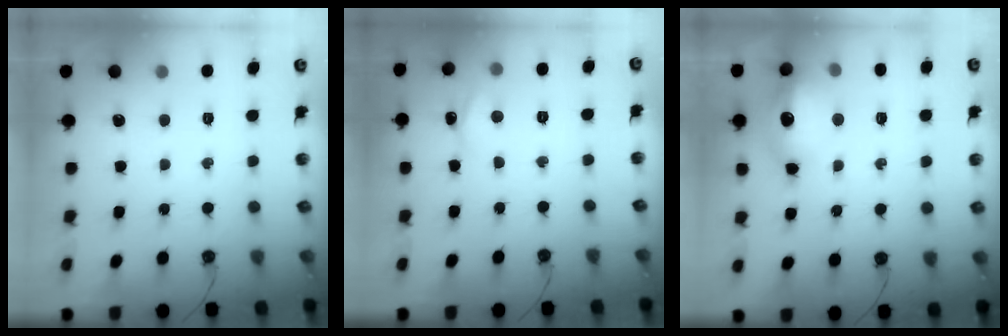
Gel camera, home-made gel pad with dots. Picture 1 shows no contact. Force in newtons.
{"total": 3.0, "press": 3.0, "slide": 0.4}
{"total": 13.4, "press": 13.4, "slide": 1.2}